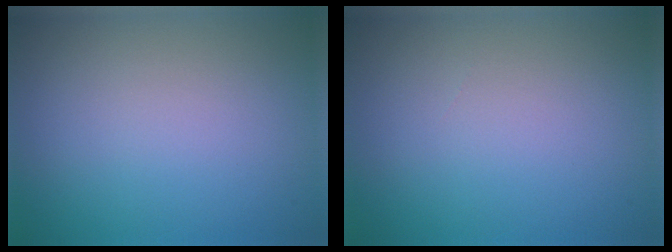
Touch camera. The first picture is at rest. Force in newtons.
{"total": 0.0}